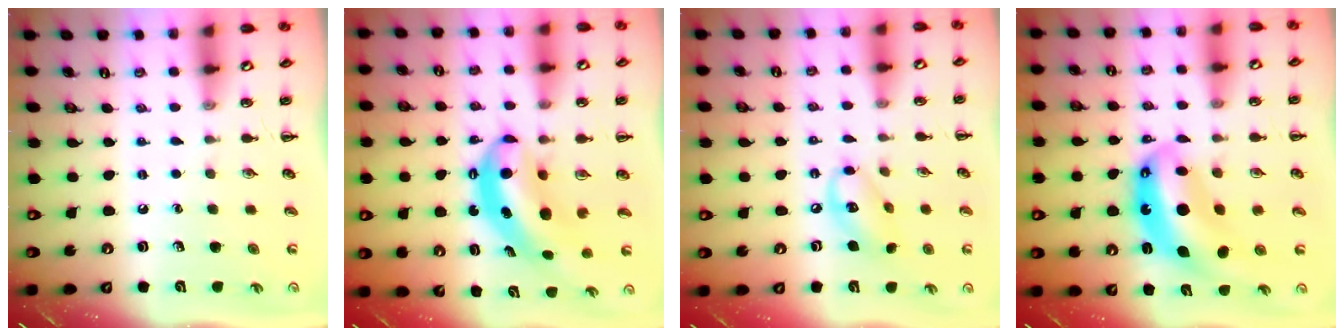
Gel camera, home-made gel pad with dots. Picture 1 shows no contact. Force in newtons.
{"total": 7.2, "press": 7.1, "slide": 1.1}
{"total": 10.9, "press": 10.7, "slide": 2.1}
{"total": 13.4, "press": 13.0, "slide": 3.3}